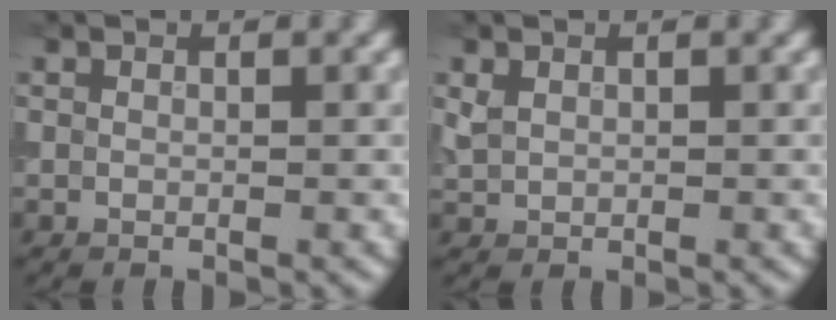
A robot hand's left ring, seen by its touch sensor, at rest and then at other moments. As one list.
[{"total": 1.0, "force": [0.5, 0.8, 0.5], "torque": [-0.013, 0.000, 0.014]}]